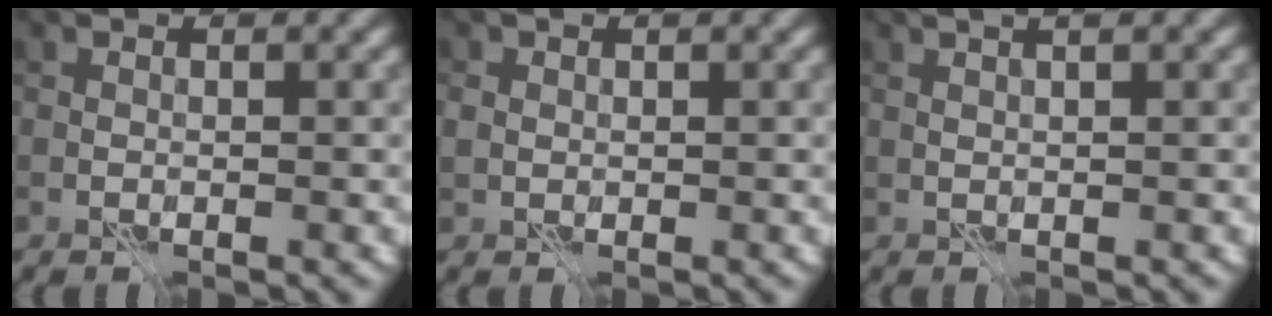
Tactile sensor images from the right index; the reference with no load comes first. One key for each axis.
{"total": 1.2, "fx": 0.3, "fy": 1.1, "fz": 0.4, "tx": -0.011, "ty": -0.002, "tz": 0.005}
{"total": 3.5, "fx": 2.0, "fy": 1.0, "fz": 2.7, "tx": -0.027, "ty": 0.020, "tz": 0.013}